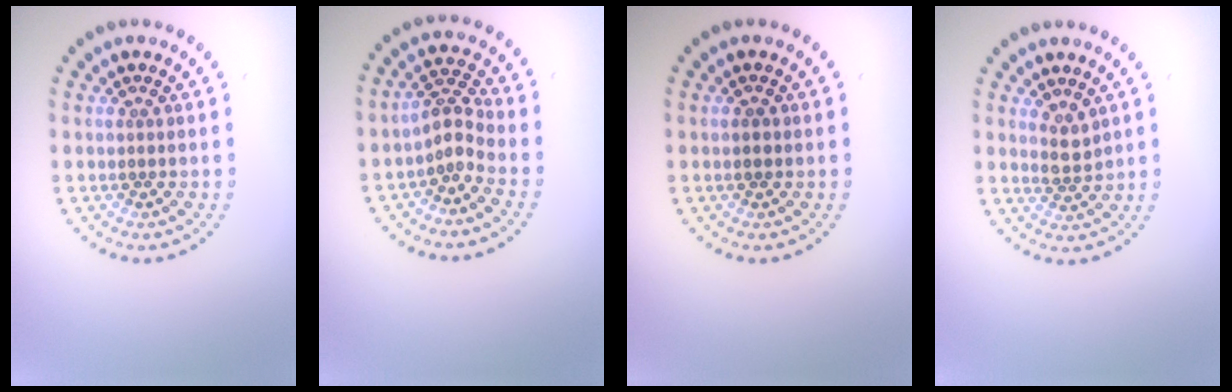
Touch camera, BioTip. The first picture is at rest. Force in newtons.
{"total": 2.2, "press": 1.4, "slide": 1.6}
{"total": 1.1, "press": 1.1, "slide": 0.1}
{"total": 1.7, "press": 1.4, "slide": 1.0}